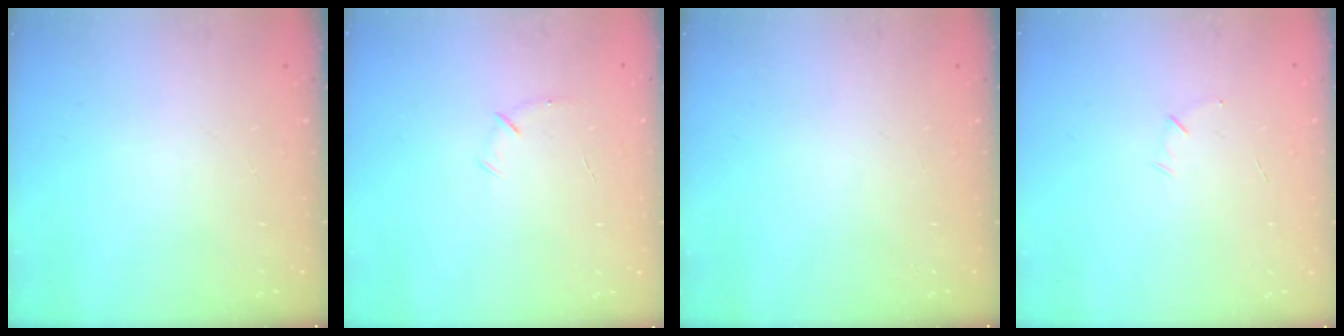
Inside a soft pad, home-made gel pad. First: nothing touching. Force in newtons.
{"total": 4.7, "press": 4.5, "slide": 1.2}
{"total": 0.0}
{"total": 3.3, "press": 3.1, "slide": 0.9}